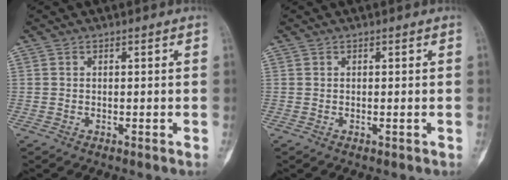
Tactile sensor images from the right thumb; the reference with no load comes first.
{"total": 0.0}